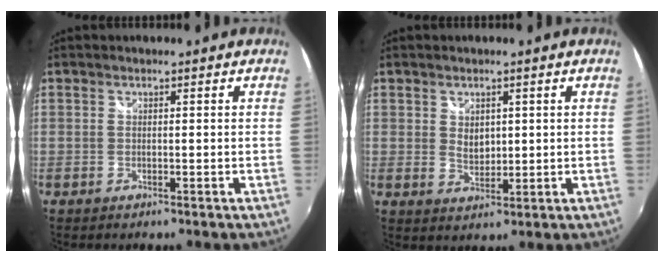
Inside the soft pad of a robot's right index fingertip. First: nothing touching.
{"total": 3.1, "force": [1.1, 2.3, 1.8], "torque": [-0.025, -0.001, 0.021]}